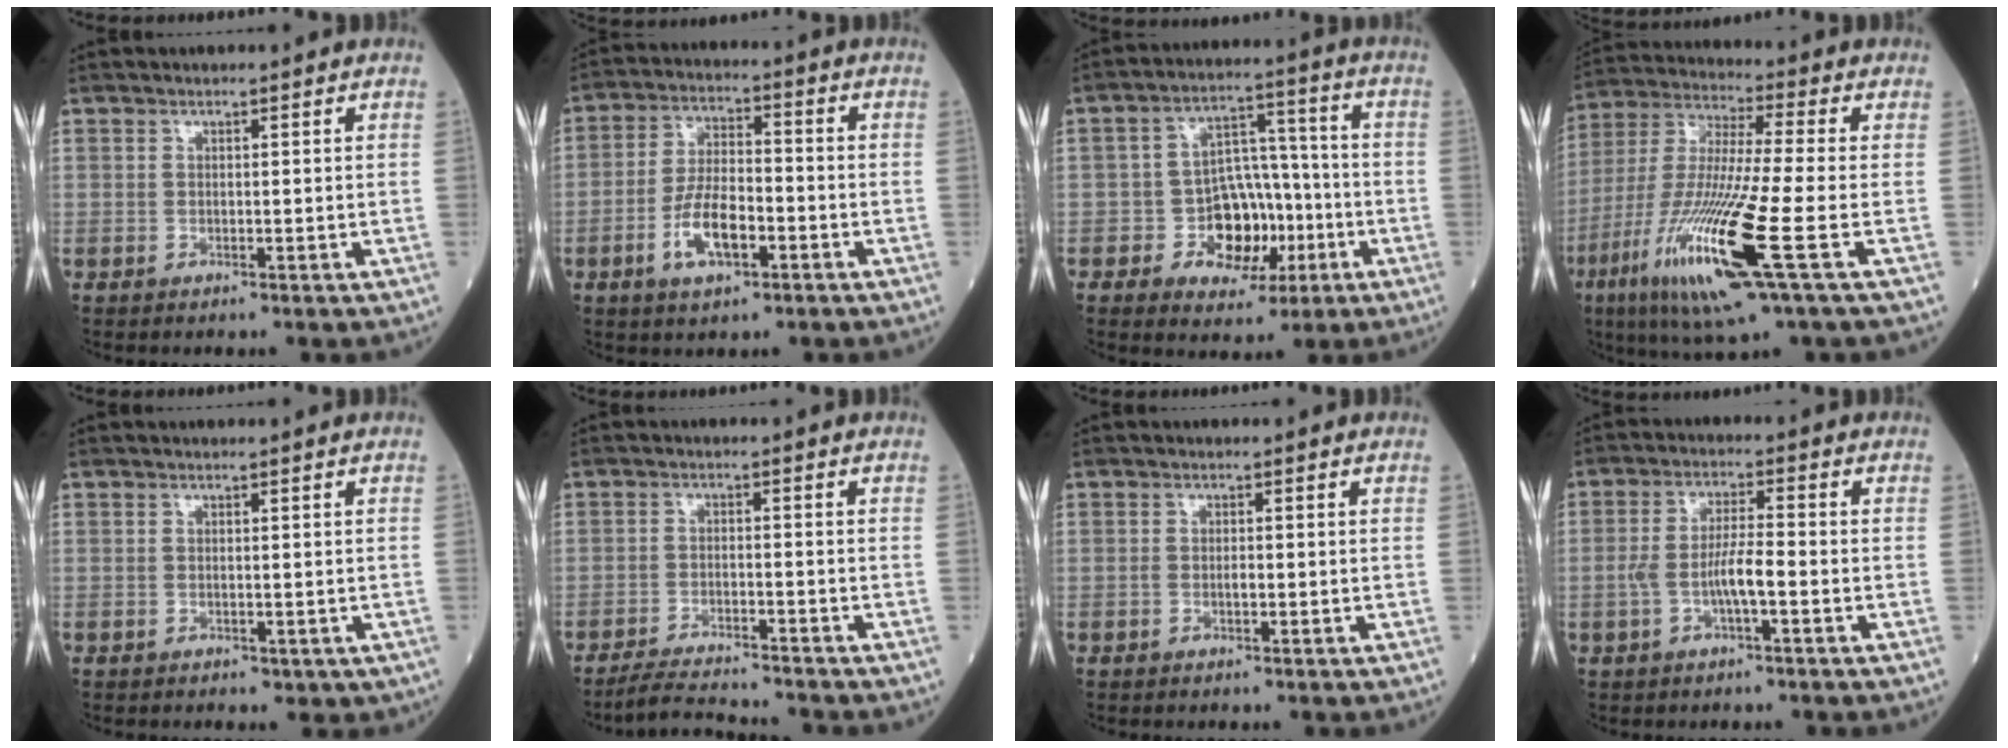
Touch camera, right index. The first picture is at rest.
{"total": 8.3, "force": [-3.3, 3.2, 7.0], "torque": [-0.141, 0.004, -0.061]}
{"total": 9.8, "force": [-3.1, 6.7, 6.5], "torque": [-0.098, 0.026, -0.043]}
{"total": 18.6, "force": [-7.0, 0.7, 17.2], "torque": [-0.378, -0.037, -0.135]}
{"total": 1.6, "force": [-0.6, 1.1, 0.9], "torque": [-0.008, -0.001, 0.002]}
{"total": 6.8, "force": [-6.6, -0.1, 1.8], "torque": [-0.030, -0.012, -0.112]}
{"total": 1.0, "force": [-0.3, 0.4, 0.8], "torque": [-0.017, 0.001, -0.007]}
{"total": 5.2, "force": [-1.6, 0.9, 4.9], "torque": [-0.104, 0.011, -0.029]}